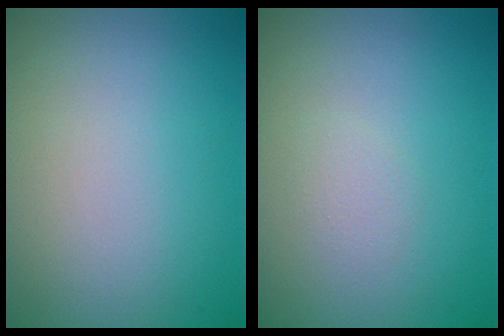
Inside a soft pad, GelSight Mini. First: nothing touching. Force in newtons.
{"total": 0.8, "press": 0.8, "slide": 0.1}